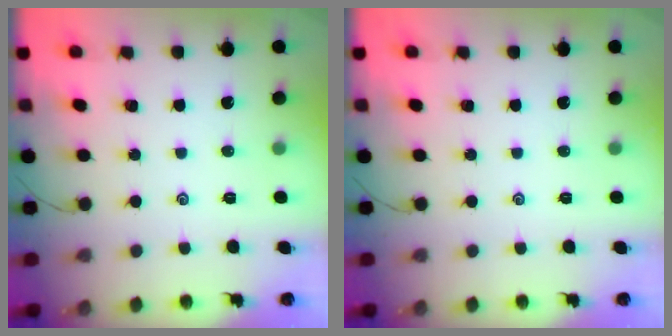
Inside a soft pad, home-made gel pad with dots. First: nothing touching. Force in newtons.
{"total": 0.0}